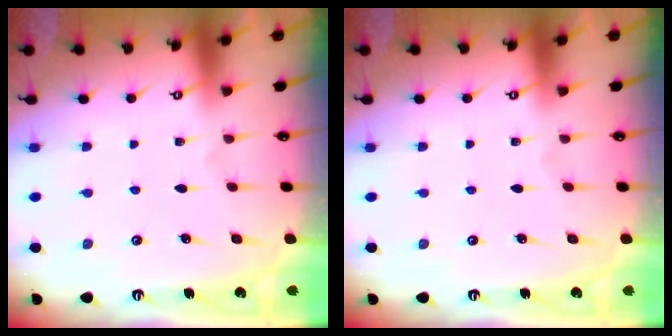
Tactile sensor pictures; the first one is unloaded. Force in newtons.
{"total": 0.0}